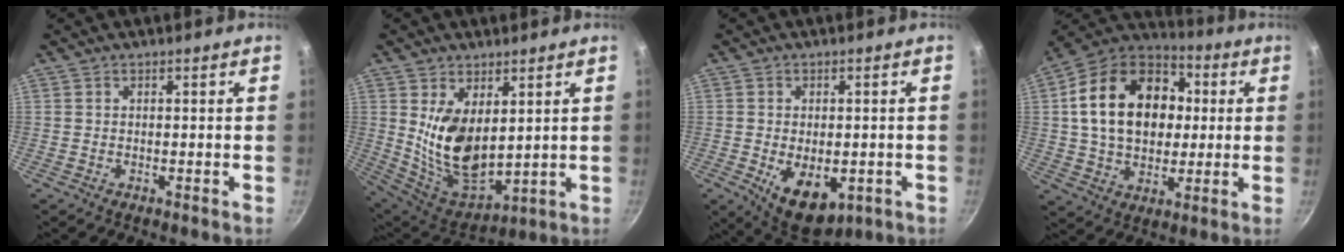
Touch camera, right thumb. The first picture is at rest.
{"total": 13.6, "force": [3.1, 7.7, 10.8], "torque": [-0.181, -0.045, 0.080]}
{"total": 10.5, "force": [-2.7, 6.2, 8.0], "torque": [-0.093, -0.007, -0.022]}
{"total": 22.5, "force": [3.3, 16.3, 15.1], "torque": [-0.232, 0.025, 0.048]}